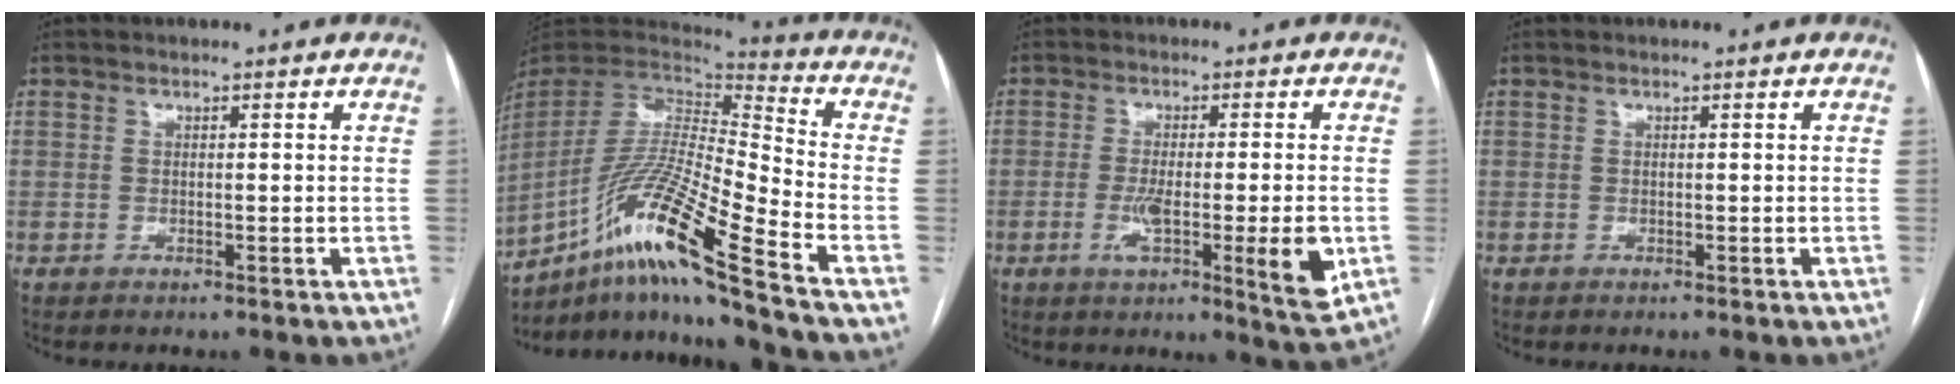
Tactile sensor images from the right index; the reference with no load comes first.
{"total": 20.0, "force": [-12.4, -1.0, 15.7], "torque": [-0.323, -0.022, -0.235]}
{"total": 10.3, "force": [-2.7, 1.1, 9.8], "torque": [-0.147, -0.018, -0.040]}
{"total": 0.0}